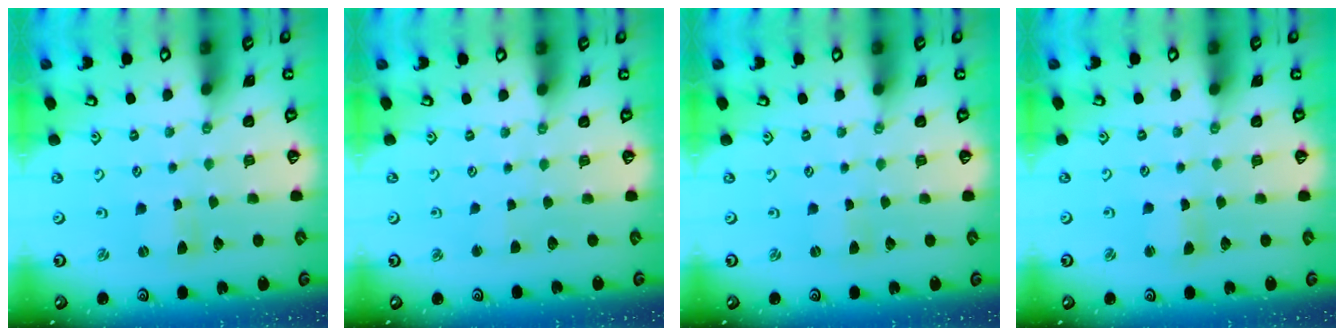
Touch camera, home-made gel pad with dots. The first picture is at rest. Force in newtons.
{"total": 2.2, "press": 2.2, "slide": 0.3}
{"total": 0.8, "press": 0.7, "slide": 0.2}
{"total": 2.2, "press": 2.2, "slide": 0.3}